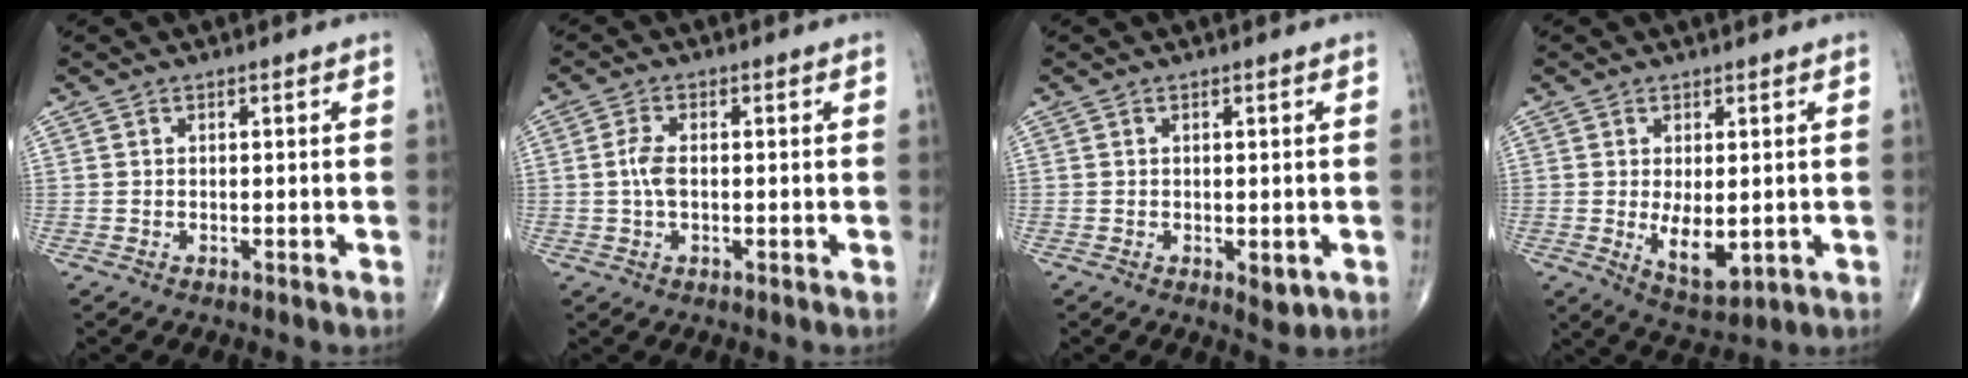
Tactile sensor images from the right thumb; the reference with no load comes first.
{"total": 3.5, "force": [0.0, 1.8, 3.1], "torque": [-0.071, 0.005, -0.002]}
{"total": 2.5, "force": [-0.6, 1.2, 2.1], "torque": [-0.020, -0.005, -0.004]}
{"total": 6.9, "force": [-0.6, 3.3, 6.1], "torque": [-0.086, -0.018, 0.004]}